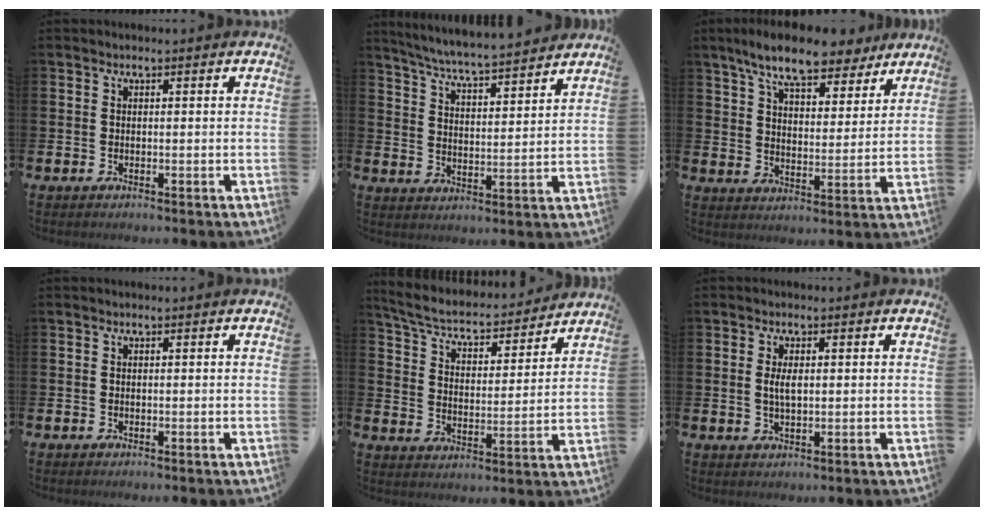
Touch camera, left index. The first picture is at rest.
{"total": 6.1, "force": [5.9, -0.4, 1.3], "torque": [-0.051, -0.046, 0.101]}
{"total": 9.4, "force": [8.3, 2.2, 4.0], "torque": [-0.095, -0.032, 0.148]}
{"total": 0.0}
{"total": 6.0, "force": [5.5, 1.5, 1.9], "torque": [-0.068, -0.045, 0.089]}
{"total": 2.5, "force": [0.4, 1.0, 2.3], "torque": [-0.034, -0.001, 0.002]}